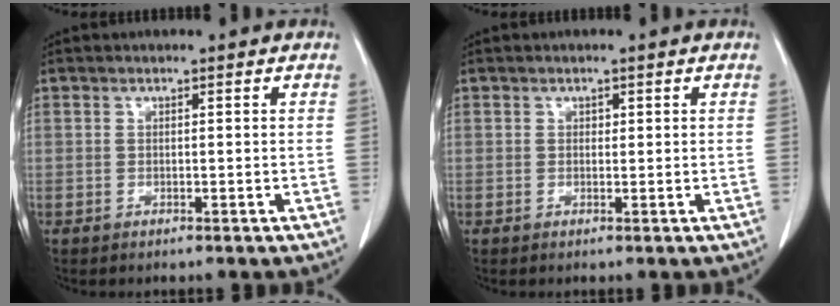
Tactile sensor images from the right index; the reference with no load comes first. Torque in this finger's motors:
{"motor_torque": [0.01, 0.00, 0.00, 0.00]}